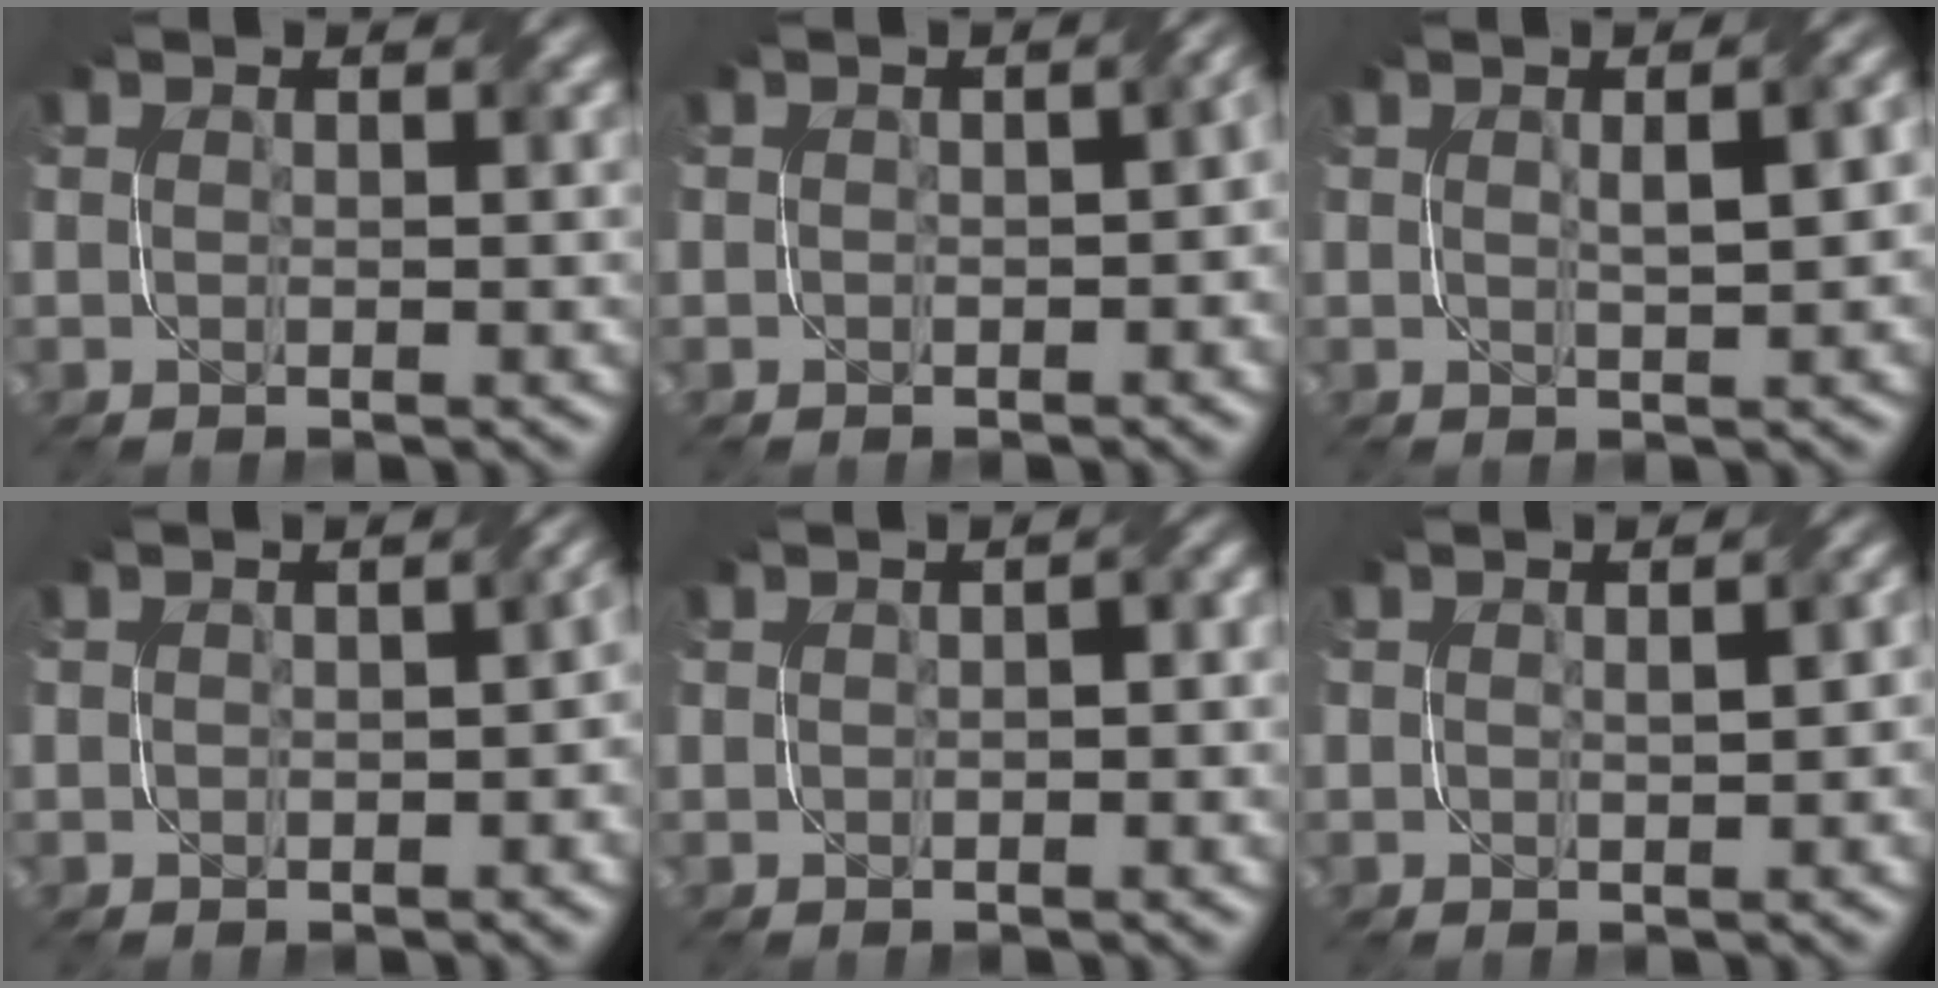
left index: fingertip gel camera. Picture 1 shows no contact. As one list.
[{"total": 3.3, "force": [0.0, 1.9, 2.7], "torque": [-0.015, 0.001, 0.004]}, {"total": 3.7, "force": [0.5, 0.9, 3.5], "torque": [-0.044, 0.014, 0.011]}, {"total": 3.4, "force": [-0.3, 2.1, 2.6], "torque": [-0.015, -0.001, 0.000]}, {"total": 2.0, "force": [0.1, 0.8, 1.9], "torque": [-0.024, 0.003, 0.003]}, {"total": 2.0, "force": [0.0, 0.9, 1.8], "torque": [-0.028, 0.004, 0.003]}]